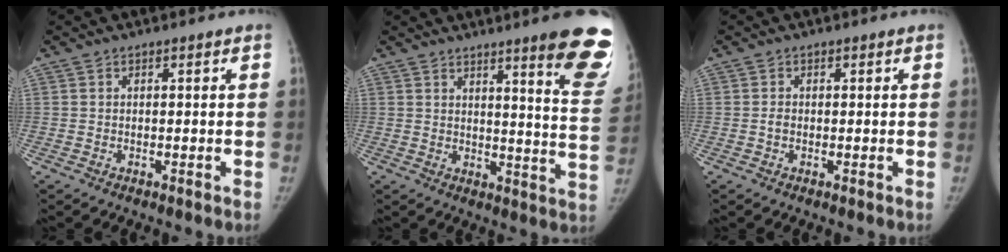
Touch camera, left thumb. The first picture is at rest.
{"total": 15.7, "force": [10.4, 1.8, 11.6], "torque": [-0.111, -0.066, 0.120]}
{"total": 1.1, "force": [-0.4, 1.0, 0.5], "torque": [0.000, 0.003, -0.006]}